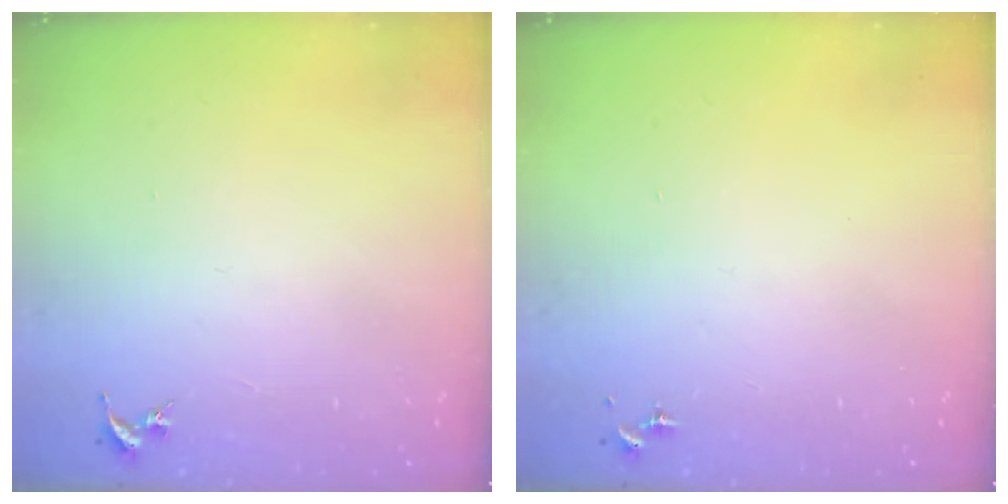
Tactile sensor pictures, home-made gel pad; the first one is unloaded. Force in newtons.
{"total": 0.0}